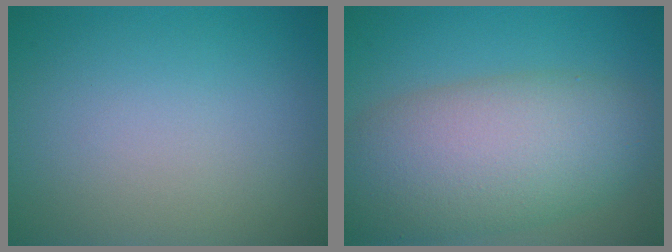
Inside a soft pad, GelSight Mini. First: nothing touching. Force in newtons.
{"total": 10.0, "press": 10.0, "slide": 0.3}